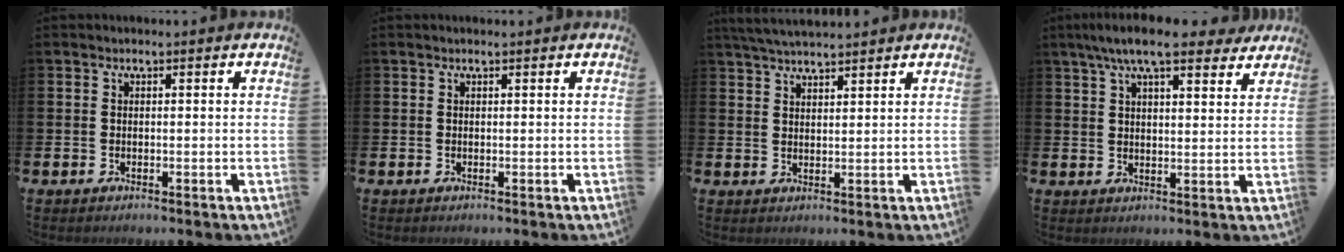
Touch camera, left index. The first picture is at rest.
{"total": 0.0}
{"total": 3.8, "force": [3.7, 0.3, 1.0], "torque": [-0.030, -0.010, 0.068]}
{"total": 8.4, "force": [7.0, 1.8, 4.2], "torque": [-0.094, -0.016, 0.126]}